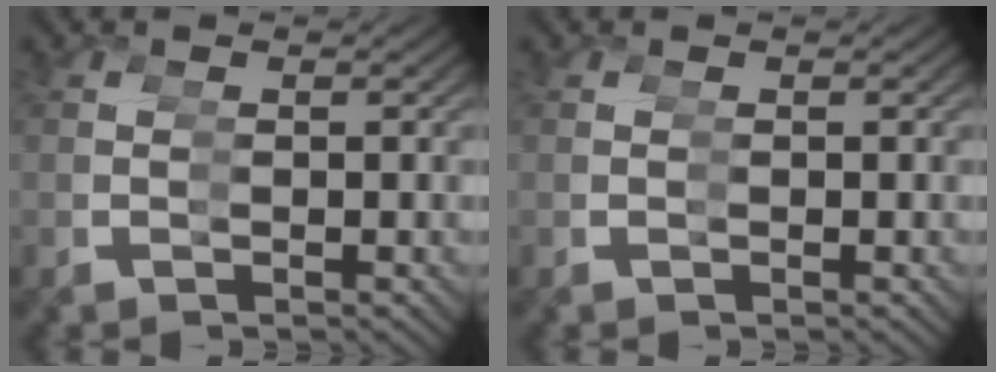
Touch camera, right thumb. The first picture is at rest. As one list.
[{"total": 0.0}]